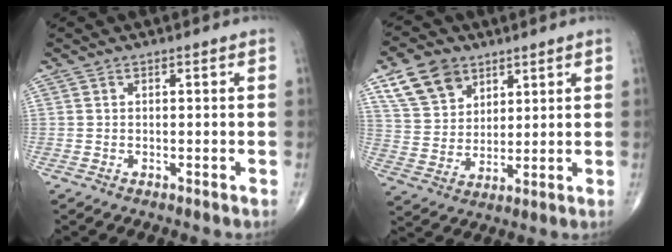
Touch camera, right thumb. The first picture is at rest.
{"total": 10.7, "force": [6.2, 7.3, 4.8], "torque": [-0.069, -0.022, 0.122]}